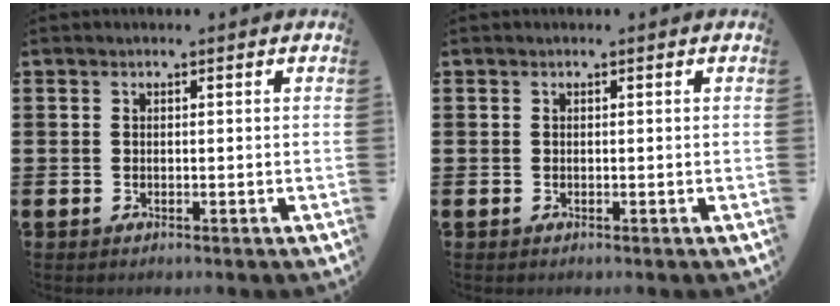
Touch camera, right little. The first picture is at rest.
{"total": 0.0}